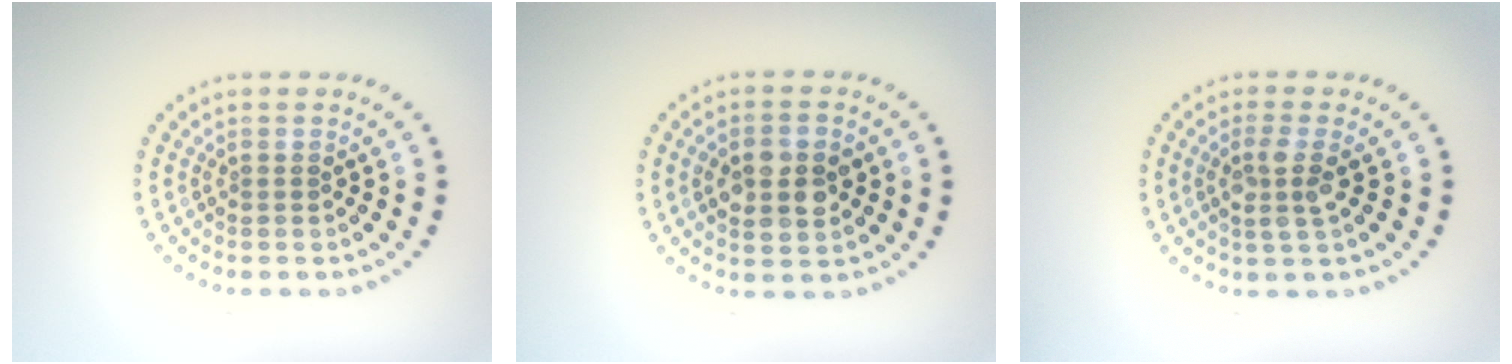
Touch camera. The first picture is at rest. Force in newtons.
{"total": 4.5, "press": 4.5, "slide": 0.1}
{"total": 2.4, "press": 2.1, "slide": 1.2}